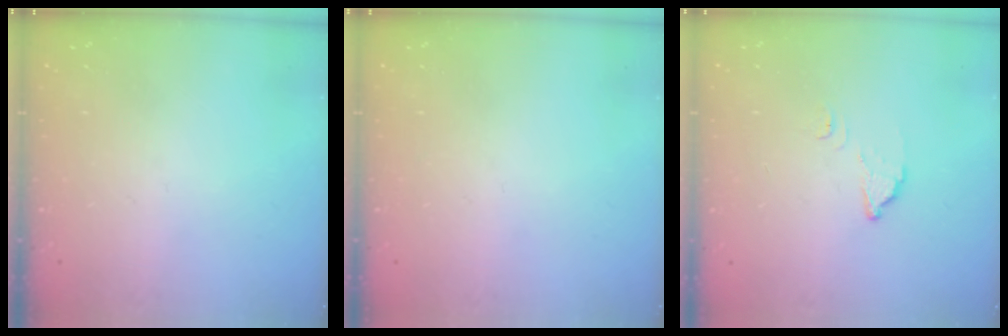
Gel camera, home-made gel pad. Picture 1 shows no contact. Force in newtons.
{"total": 0.0}
{"total": 2.1, "press": 2.1, "slide": 0.1}